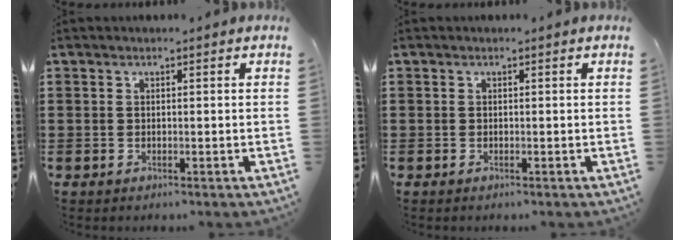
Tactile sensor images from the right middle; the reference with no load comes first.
{"total": 0.0}